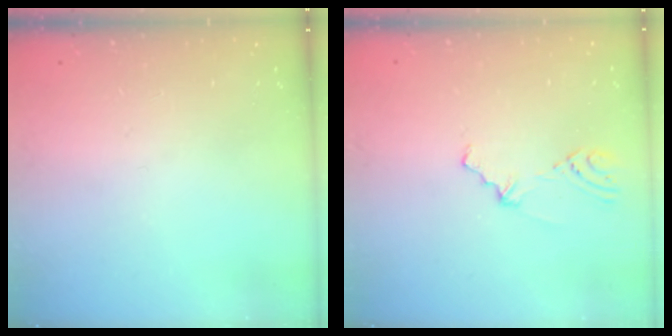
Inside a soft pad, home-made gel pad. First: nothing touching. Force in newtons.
{"total": 2.3, "press": 1.2, "slide": 1.9}